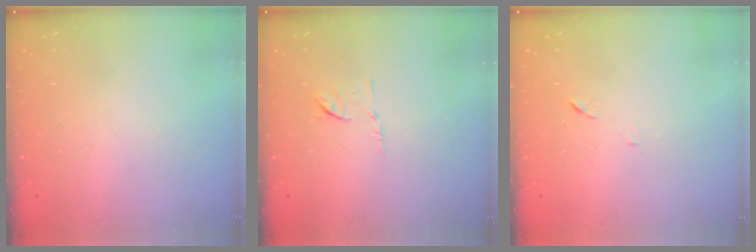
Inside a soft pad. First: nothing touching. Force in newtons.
{"total": 6.1, "press": 6.1, "slide": 0.7}
{"total": 5.0, "press": 4.9, "slide": 0.6}